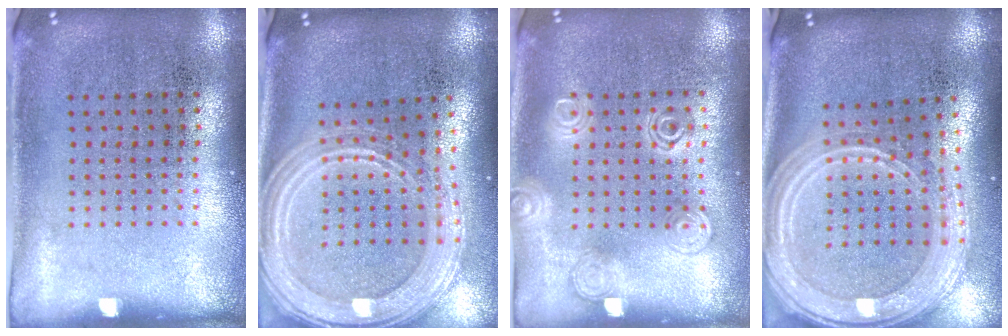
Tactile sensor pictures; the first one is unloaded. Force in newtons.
{"total": 2.8, "press": 2.3, "slide": 1.5}
{"total": 1.3, "press": 1.2, "slide": 0.3}
{"total": 3.2, "press": 2.5, "slide": 1.9}